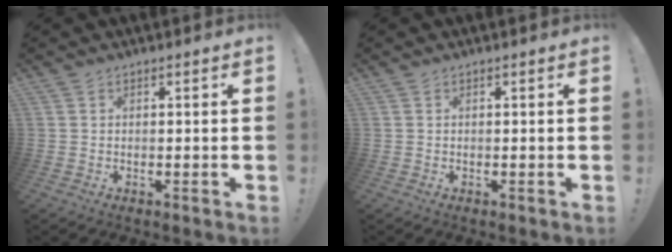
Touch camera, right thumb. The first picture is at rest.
{"total": 0.0}